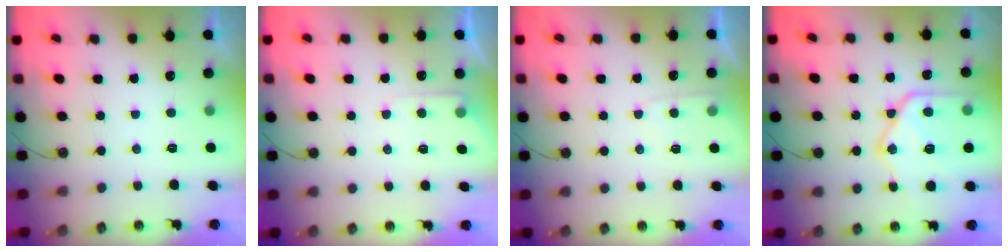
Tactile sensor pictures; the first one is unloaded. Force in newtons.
{"total": 4.9, "press": 4.9, "slide": 0.6}
{"total": 4.1, "press": 4.1, "slide": 0.5}
{"total": 20.5, "press": 20.4, "slide": 1.7}